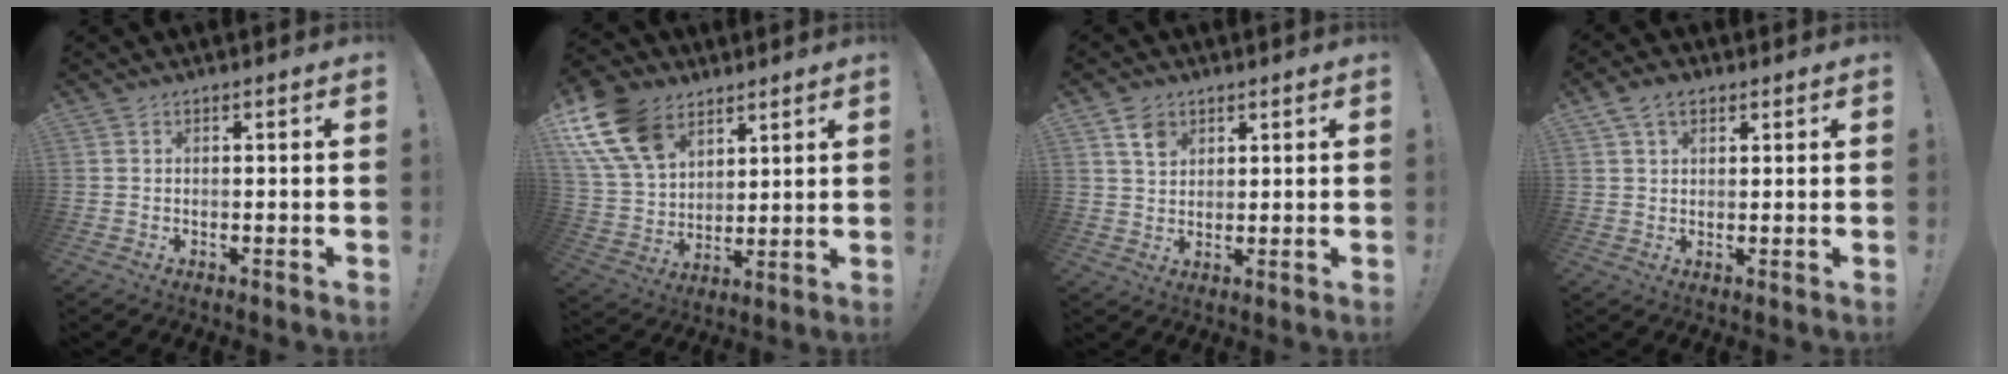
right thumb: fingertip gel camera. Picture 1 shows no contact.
{"total": 18.0, "force": [9.9, 12.0, 9.0], "torque": [-0.185, -0.046, 0.191]}
{"total": 5.6, "force": [3.3, 3.9, 2.2], "torque": [-0.034, -0.009, 0.062]}
{"total": 5.4, "force": [2.6, 3.5, 3.1], "torque": [-0.056, -0.002, 0.051]}